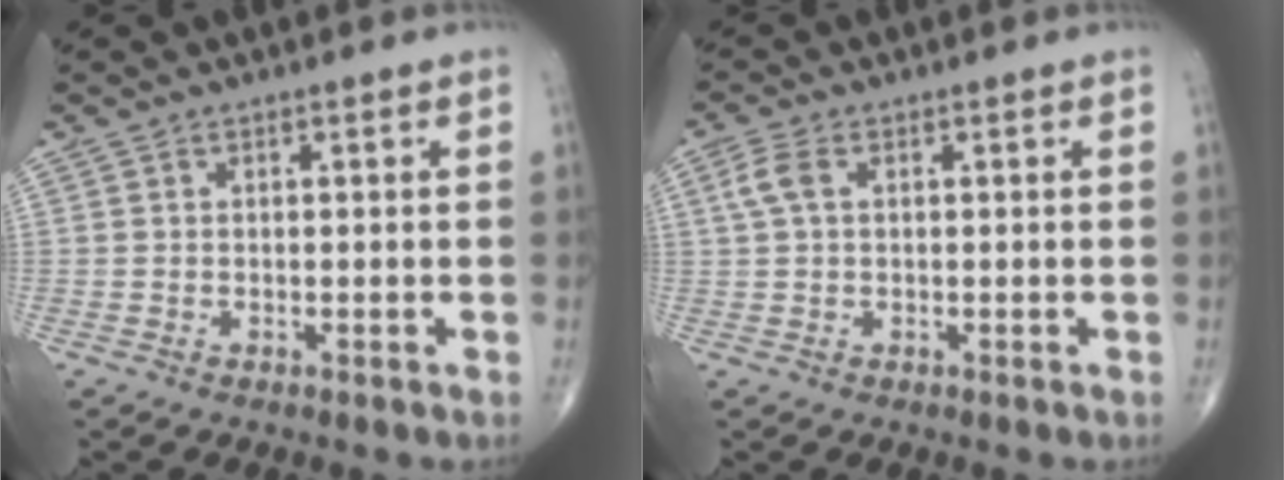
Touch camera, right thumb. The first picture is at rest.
{"total": 3.4, "force": [0.8, 1.9, 2.7], "torque": [-0.073, 0.013, 0.015]}